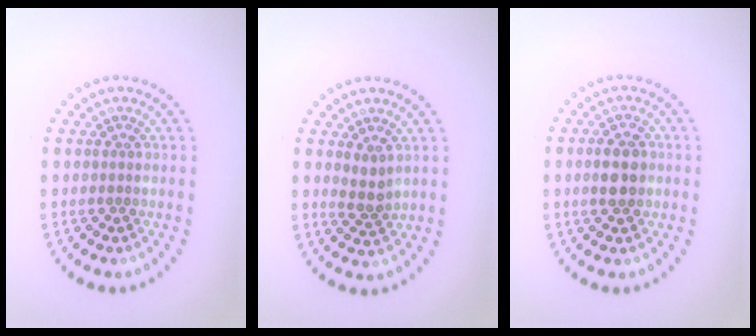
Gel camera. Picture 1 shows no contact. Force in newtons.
{"total": 1.7, "press": 1.4, "slide": 0.9}
{"total": 2.9, "press": 2.9, "slide": 0.1}